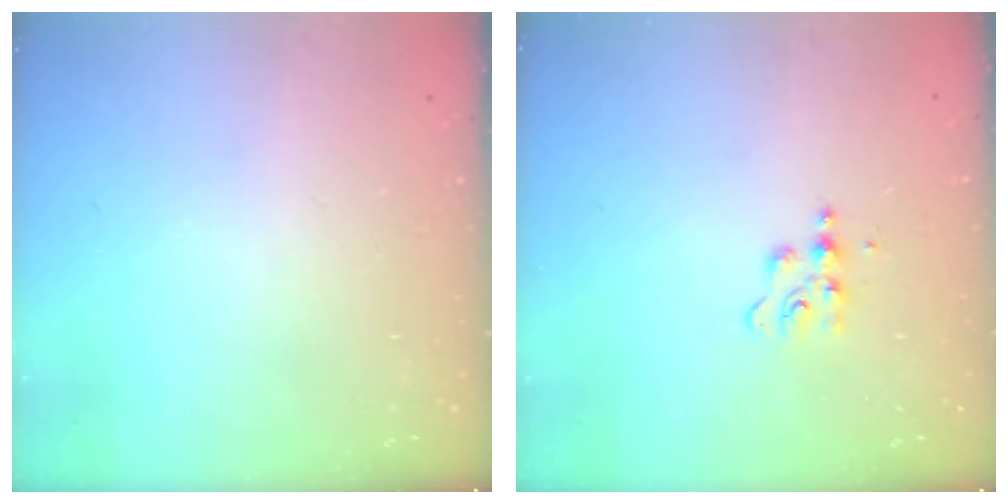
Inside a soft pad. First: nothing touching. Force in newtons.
{"total": 5.5, "press": 5.5, "slide": 0.7}